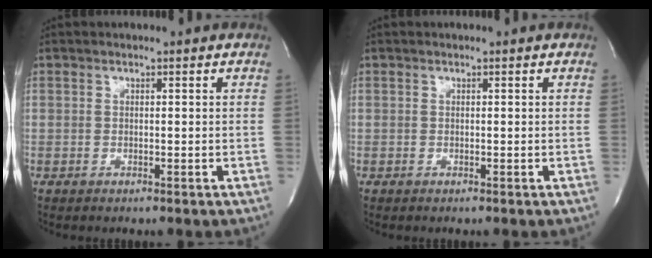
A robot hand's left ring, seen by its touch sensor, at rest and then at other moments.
{"total": 0.0}